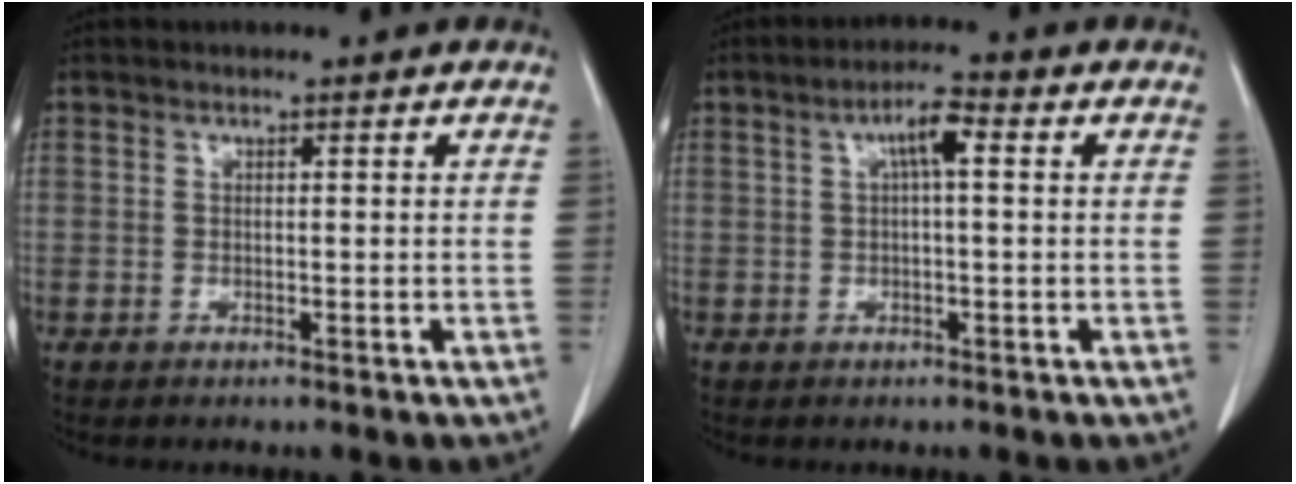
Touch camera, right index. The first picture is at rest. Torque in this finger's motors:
{"motor_torque": [0.36, -0.05, 0.11, 0.07]}